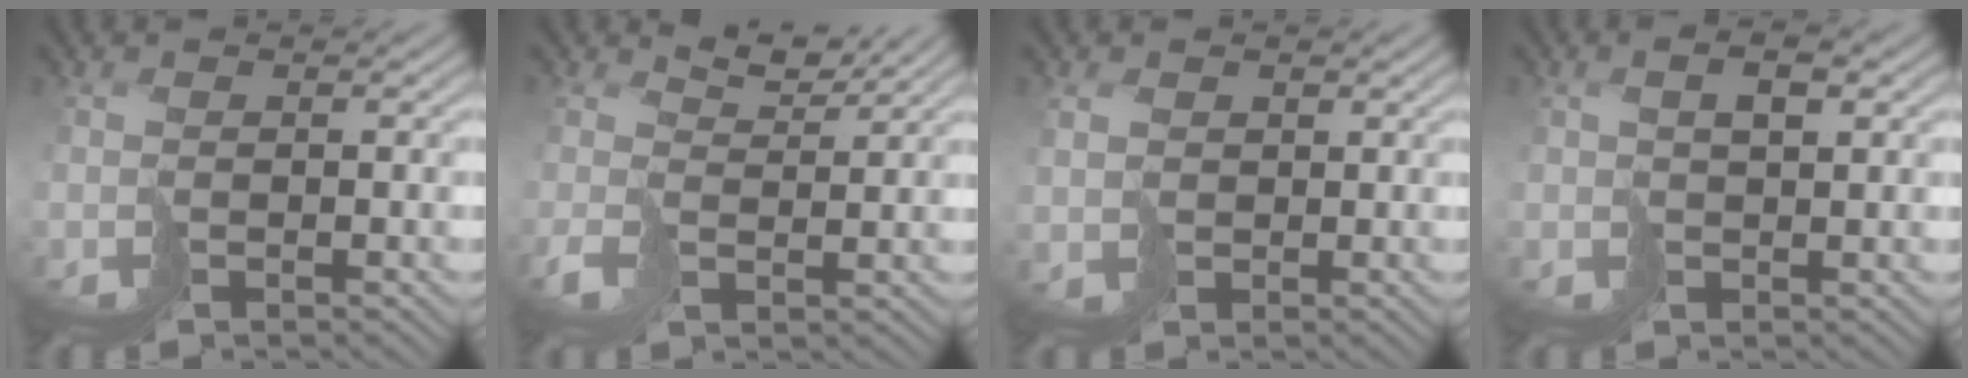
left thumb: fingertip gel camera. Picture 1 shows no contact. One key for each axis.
{"total": 3.7, "fx": 1.8, "fy": 1.7, "fz": 2.8, "tx": -0.067, "ty": -0.004, "tz": 0.031}
{"total": 2.0, "fx": 1.3, "fy": 1.4, "fz": -0.1, "tx": -0.004, "ty": 0.001, "tz": 0.028}
{"total": 2.9, "fx": 1.3, "fy": 1.0, "fz": 2.3, "tx": -0.049, "ty": 0.006, "tz": 0.025}